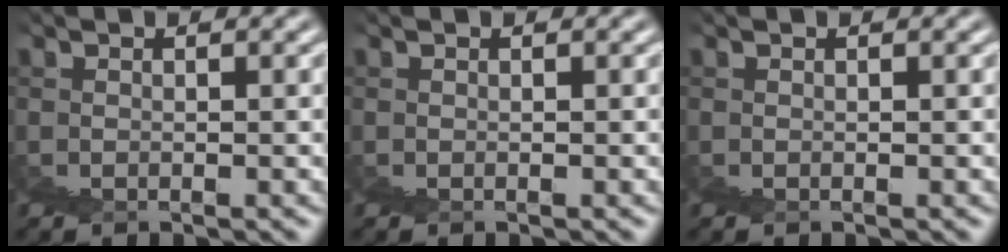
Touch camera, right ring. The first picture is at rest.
{"total": 0.0}
{"total": 0.0}